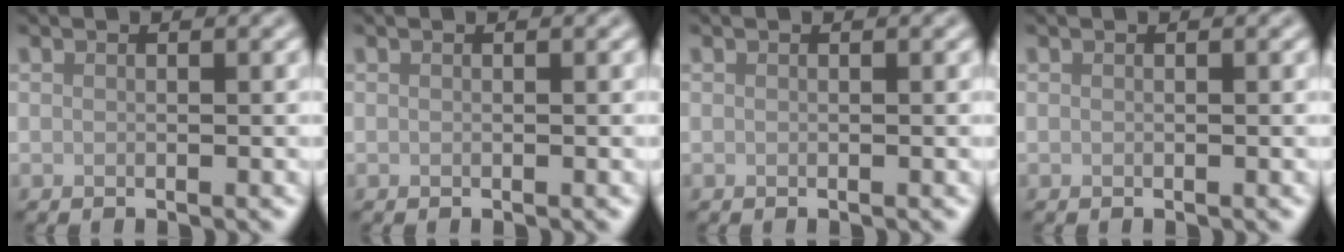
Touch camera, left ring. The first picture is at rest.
{"total": 0.0}
{"total": 0.0}
{"total": 0.0}